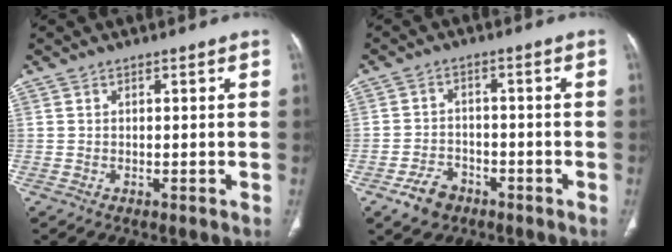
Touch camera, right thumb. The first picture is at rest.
{"total": 5.6, "force": [-3.3, 3.8, 2.3], "torque": [-0.032, 0.021, -0.053]}